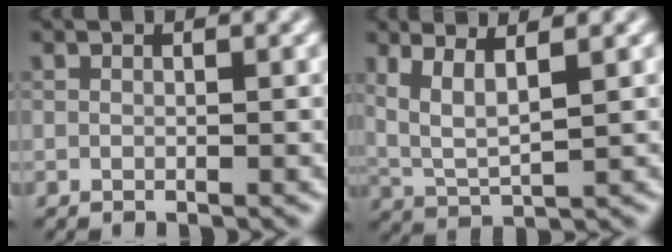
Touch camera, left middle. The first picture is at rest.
{"total": 3.9, "force": [1.8, 1.2, 3.3], "torque": [-0.073, -0.004, 0.041]}